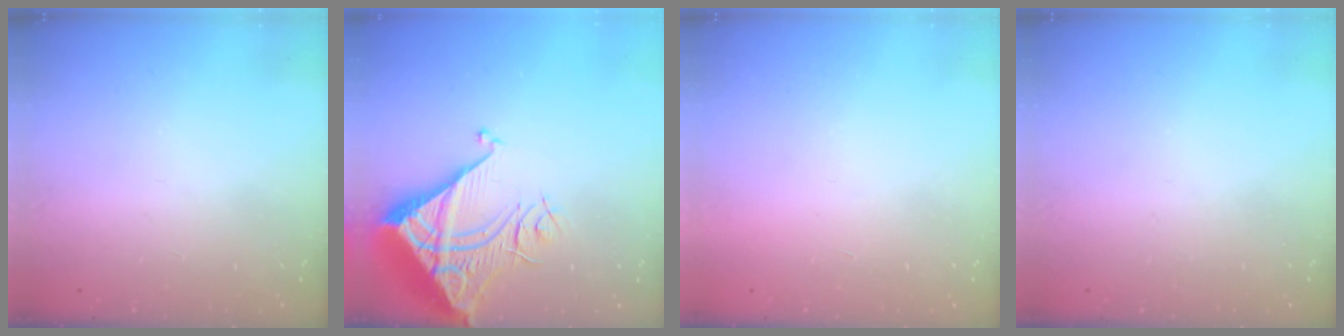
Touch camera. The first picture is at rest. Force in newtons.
{"total": 9.4, "press": 9.3, "slide": 1.0}
{"total": 1.7, "press": 1.7, "slide": 0.1}
{"total": 0.0}